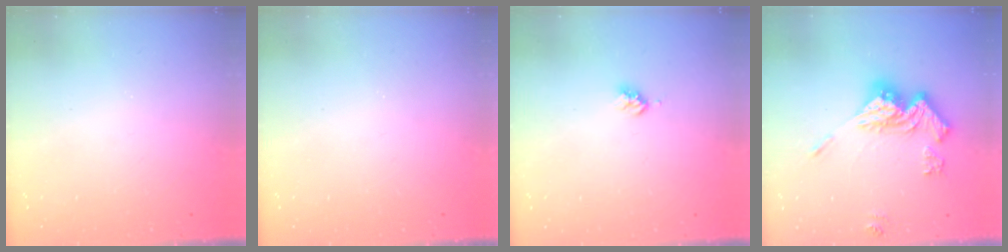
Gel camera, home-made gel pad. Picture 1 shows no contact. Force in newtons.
{"total": 0.0}
{"total": 3.1, "press": 3.0, "slide": 0.4}
{"total": 15.0, "press": 15.0, "slide": 1.5}